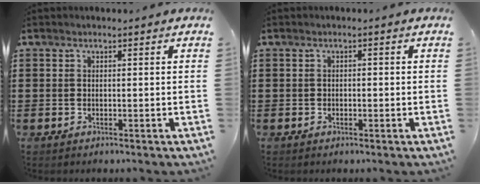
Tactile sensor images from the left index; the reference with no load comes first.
{"total": 0.7, "force": [-0.3, 0.5, 0.4], "torque": [-0.010, 0.000, -0.006]}